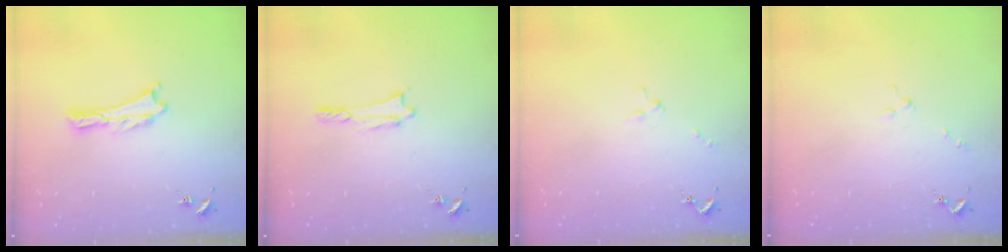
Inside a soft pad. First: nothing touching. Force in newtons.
{"total": 0.7, "press": 0.7, "slide": 0.1}
{"total": 1.3, "press": 1.2, "slide": 0.1}
{"total": 1.7, "press": 1.7, "slide": 0.3}